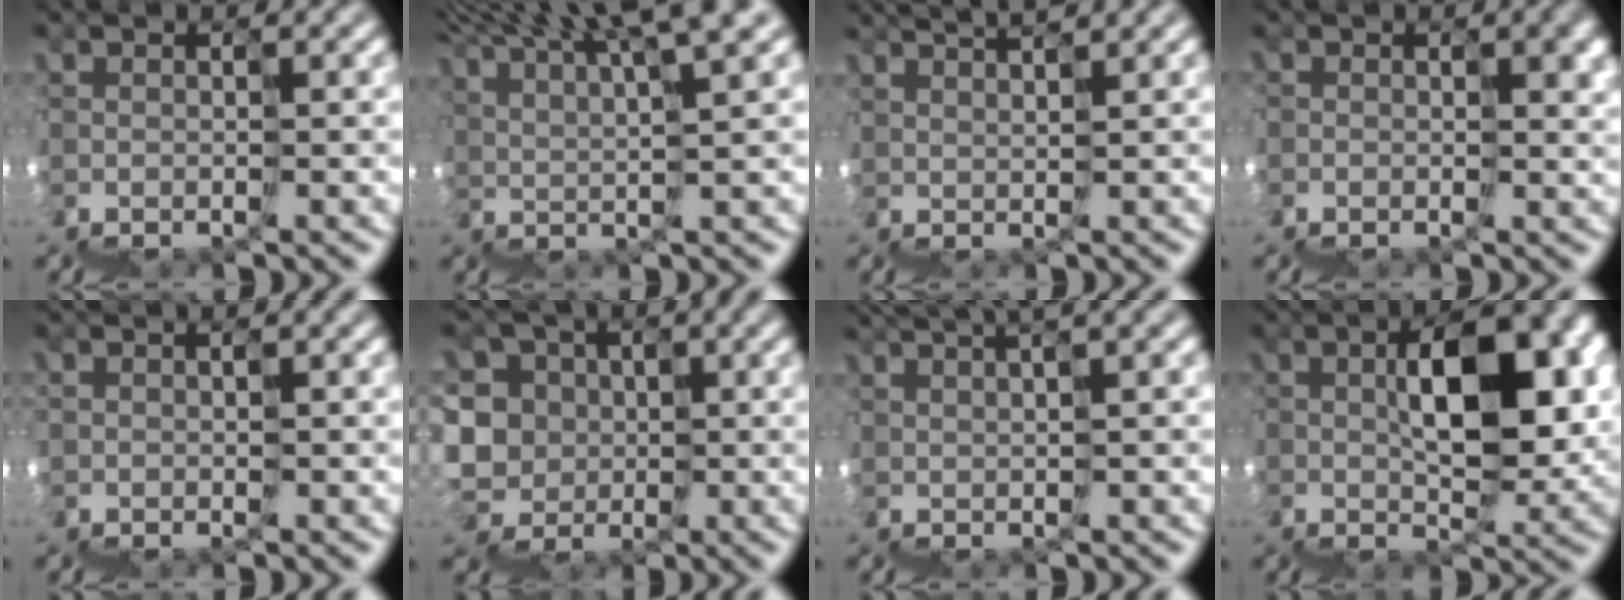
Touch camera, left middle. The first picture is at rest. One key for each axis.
{"total": 9.8, "fx": 8.4, "fy": 0.3, "fz": 5.1, "tx": -0.079, "ty": 0.065, "tz": 0.124}
{"total": 4.6, "fx": 4.5, "fy": -0.6, "fz": 0.1, "tx": 0.020, "ty": 0.045, "tz": 0.071}
{"total": 5.4, "fx": 0.8, "fy": 3.2, "fz": 4.2, "tx": -0.043, "ty": 0.006, "tz": 0.009}
{"total": 1.5, "fx": 0.6, "fy": -0.1, "fz": -1.4, "tx": 0.023, "ty": 0.012, "tz": 0.007}
{"total": 6.6, "fx": 0.7, "fy": 6.1, "fz": -2.4, "tx": 0.006, "ty": 0.044, "tz": -0.031}
{"total": 5.0, "fx": 4.6, "fy": 0.2, "fz": 2.1, "tx": -0.018, "ty": 0.044, "tz": 0.084}
{"total": 7.0, "fx": 2.8, "fy": 3.3, "fz": 5.5, "tx": -0.084, "ty": 0.038, "tz": 0.038}